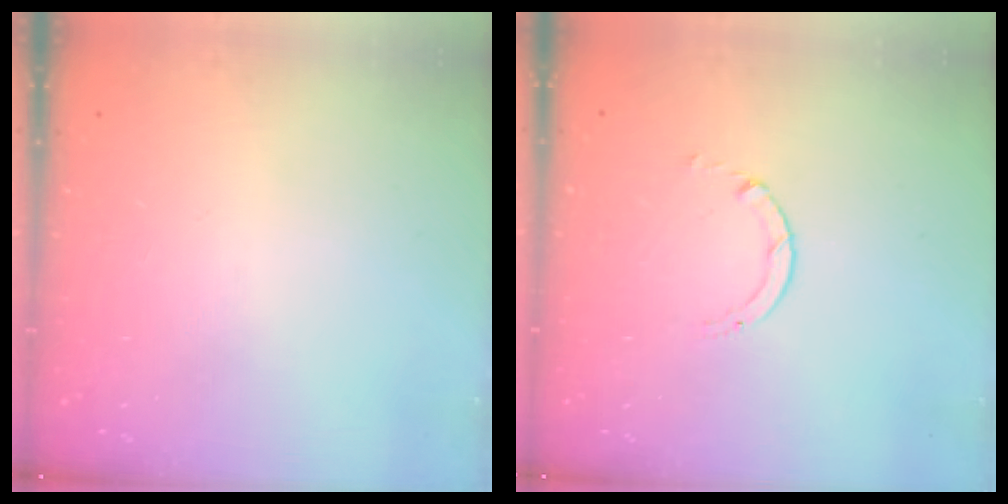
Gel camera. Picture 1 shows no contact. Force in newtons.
{"total": 0.7, "press": 0.7, "slide": 0.1}